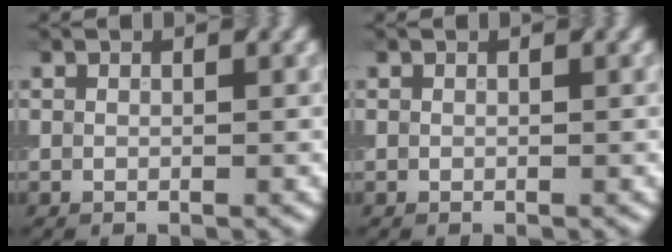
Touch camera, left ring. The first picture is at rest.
{"total": 0.0}